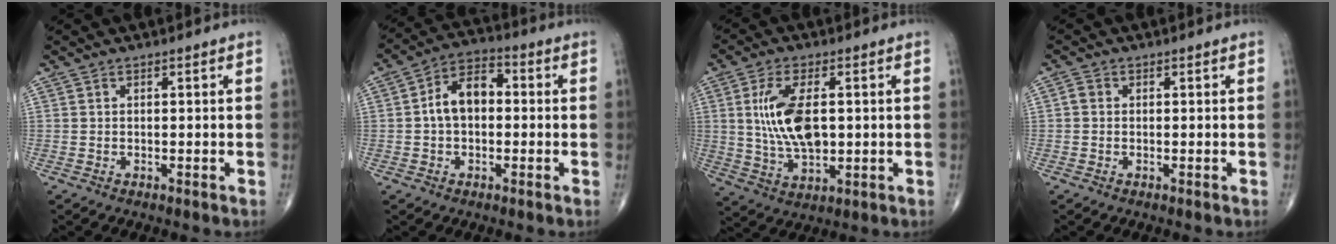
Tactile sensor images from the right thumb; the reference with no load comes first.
{"total": 8.5, "force": [0.1, 5.5, 6.5], "torque": [-0.101, 0.031, -0.011]}
{"total": 11.6, "force": [1.4, 5.8, 10.0], "torque": [-0.192, -0.007, 0.033]}
{"total": 1.3, "force": [0.0, 1.1, 0.7], "torque": [-0.009, 0.002, -0.004]}